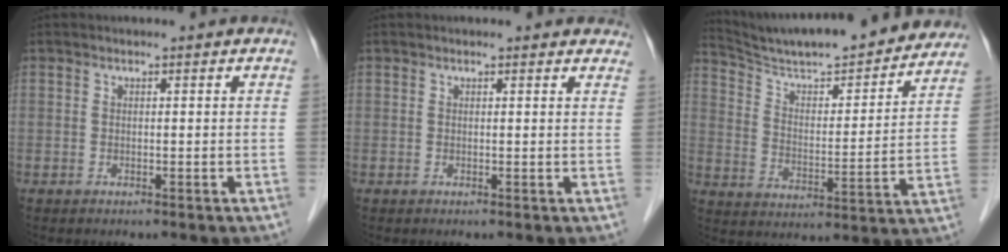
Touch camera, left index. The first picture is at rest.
{"total": 3.2, "force": [2.9, 1.0, 0.7], "torque": [-0.003, 0.003, 0.016]}
{"total": 23.1, "force": [21.2, 2.8, 8.8], "torque": [-0.142, -0.020, 0.301]}